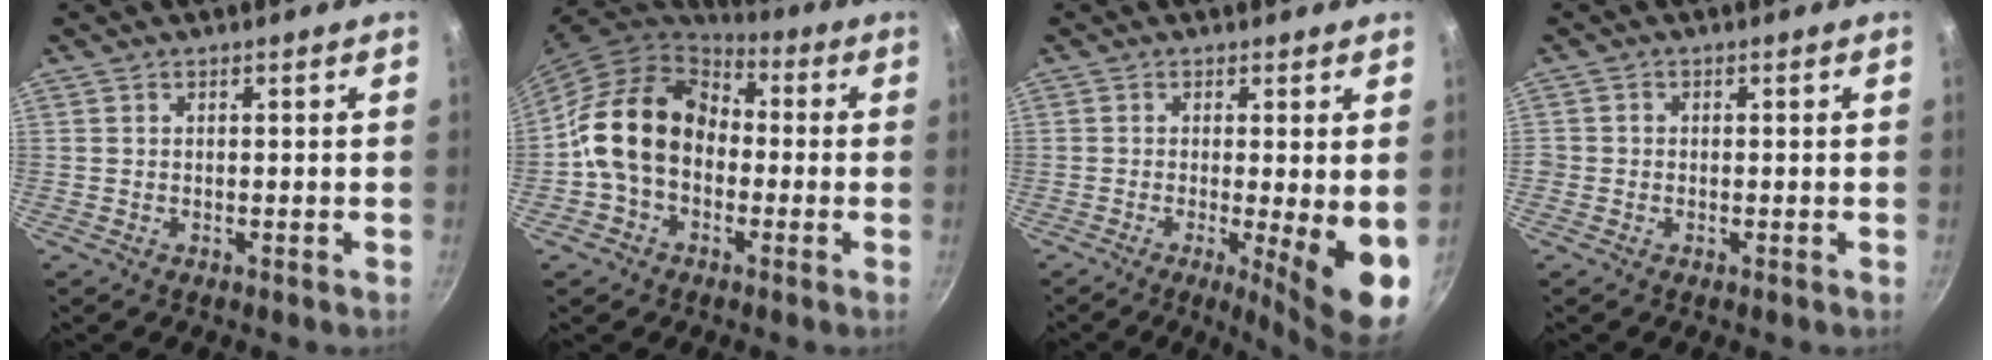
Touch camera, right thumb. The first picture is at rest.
{"total": 15.4, "force": [-1.0, 11.9, 9.8], "torque": [-0.138, 0.043, -0.033]}
{"total": 9.8, "force": [-1.4, 1.3, 9.6], "torque": [-0.127, -0.019, -0.015]}
{"total": 1.1, "force": [-0.4, 1.0, 0.2], "torque": [-0.003, 0.001, -0.009]}